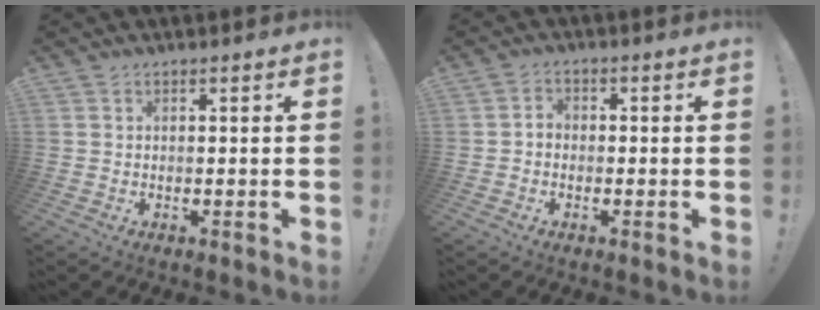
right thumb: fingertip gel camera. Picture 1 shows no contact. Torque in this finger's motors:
{"motor_torque": [0.26, 0.11, 0.09, -0.14, 0.00]}